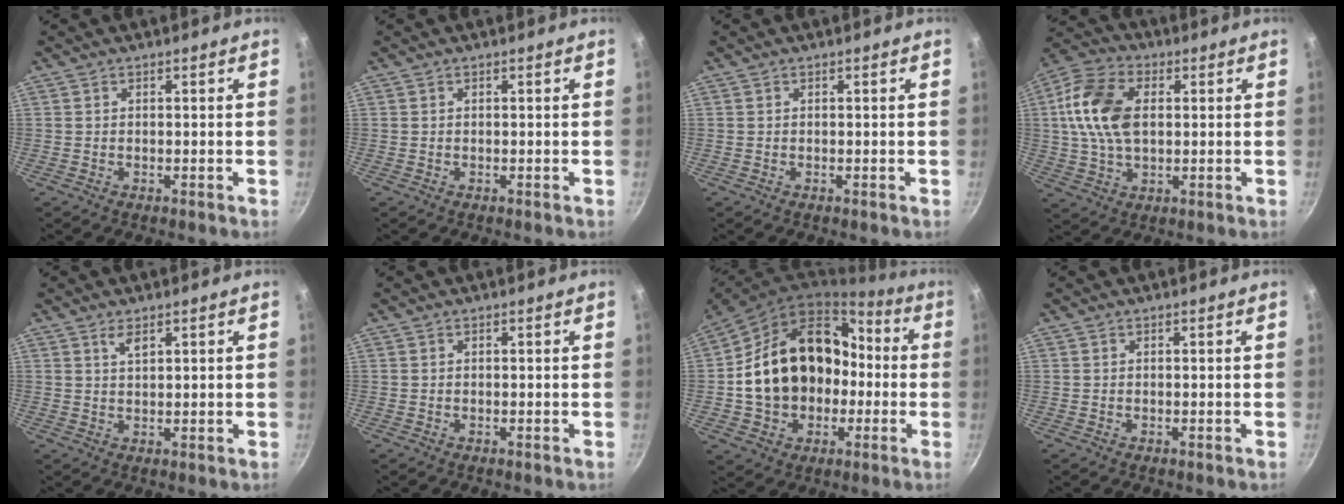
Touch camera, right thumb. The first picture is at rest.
{"total": 0.0}
{"total": 0.0}
{"total": 14.2, "force": [2.1, 8.9, 10.9], "torque": [-0.191, 0.013, 0.028]}
{"total": 2.4, "force": [1.4, 1.0, 1.7], "torque": [-0.027, -0.007, 0.029]}
{"total": 0.0}
{"total": 22.2, "force": [-0.8, 17.3, 13.9], "torque": [-0.216, 0.063, -0.002]}
{"total": 0.0}